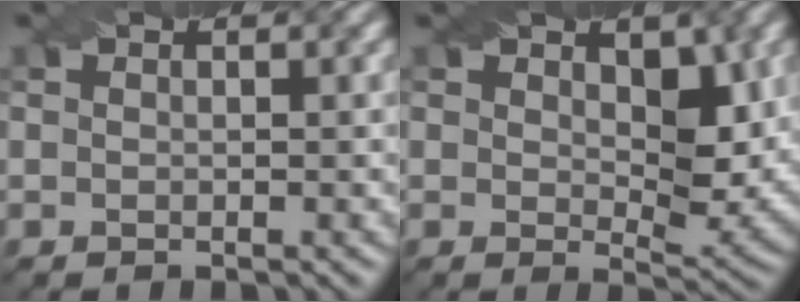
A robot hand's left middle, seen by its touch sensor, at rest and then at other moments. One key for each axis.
{"total": 4.9, "fx": 1.4, "fy": 2.8, "fz": 3.8, "tx": -0.055, "ty": -0.017, "tz": 0.028}